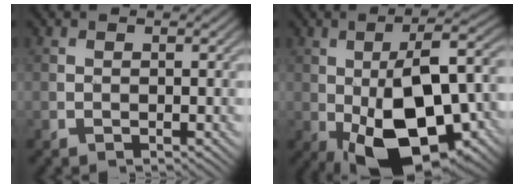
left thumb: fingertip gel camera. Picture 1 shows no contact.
{"total": 17.7, "force": [-4.3, 8.5, 14.9], "torque": [-0.236, -0.012, -0.061]}